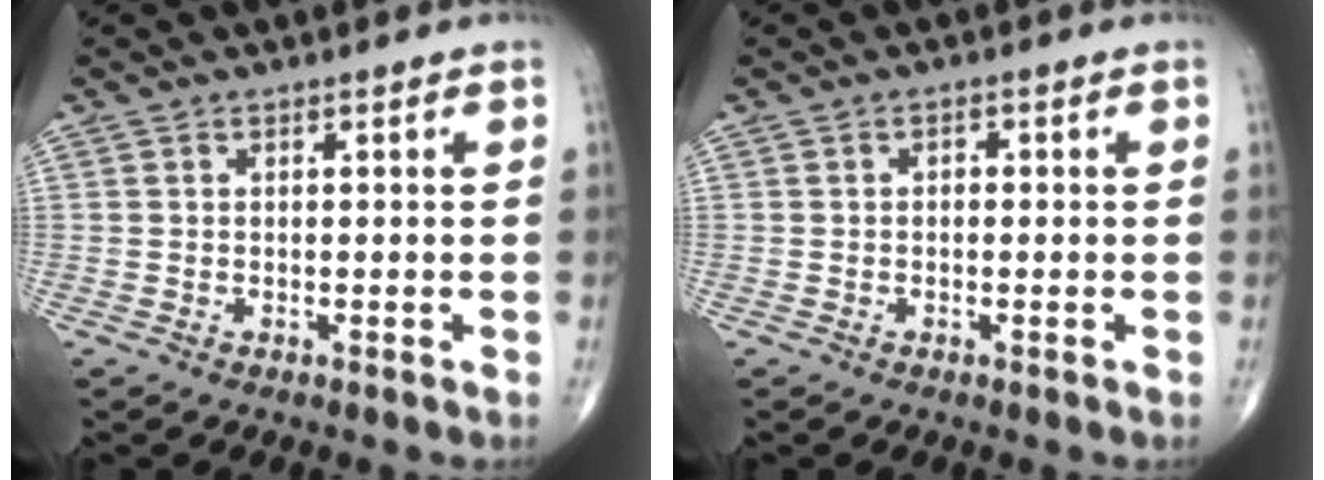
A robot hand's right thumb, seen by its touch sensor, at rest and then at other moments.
{"total": 1.2, "force": [0.1, 0.7, 0.9], "torque": [-0.011, 0.003, -0.001]}